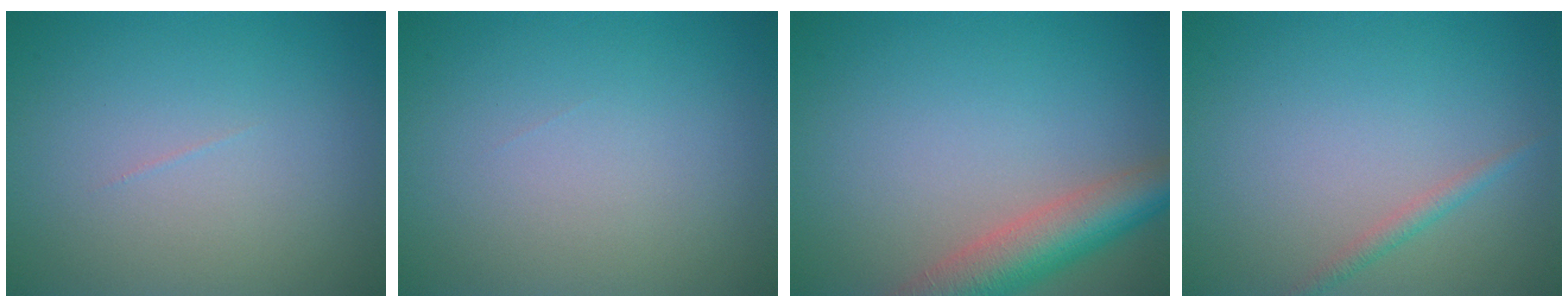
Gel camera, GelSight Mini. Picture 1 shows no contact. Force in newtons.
{"total": 0.0}
{"total": 6.2, "press": 6.2, "slide": 0.5}
{"total": 1.1, "press": 1.1, "slide": 0.1}